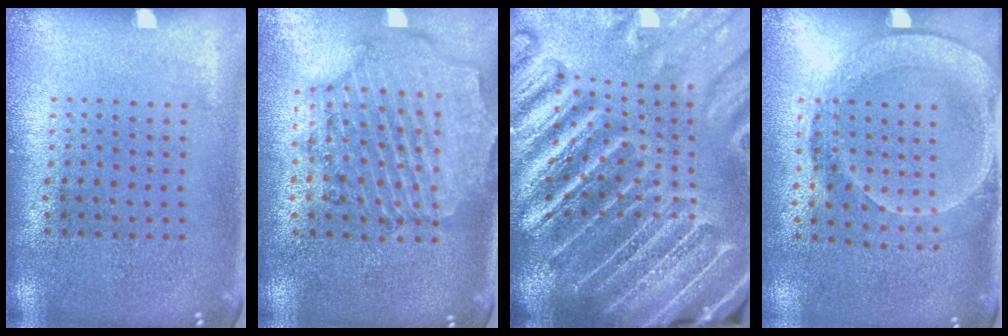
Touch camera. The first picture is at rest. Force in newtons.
{"total": 1.6, "press": 1.6, "slide": 0.3}
{"total": 5.3, "press": 4.7, "slide": 2.4}
{"total": 1.8, "press": 1.5, "slide": 1.1}